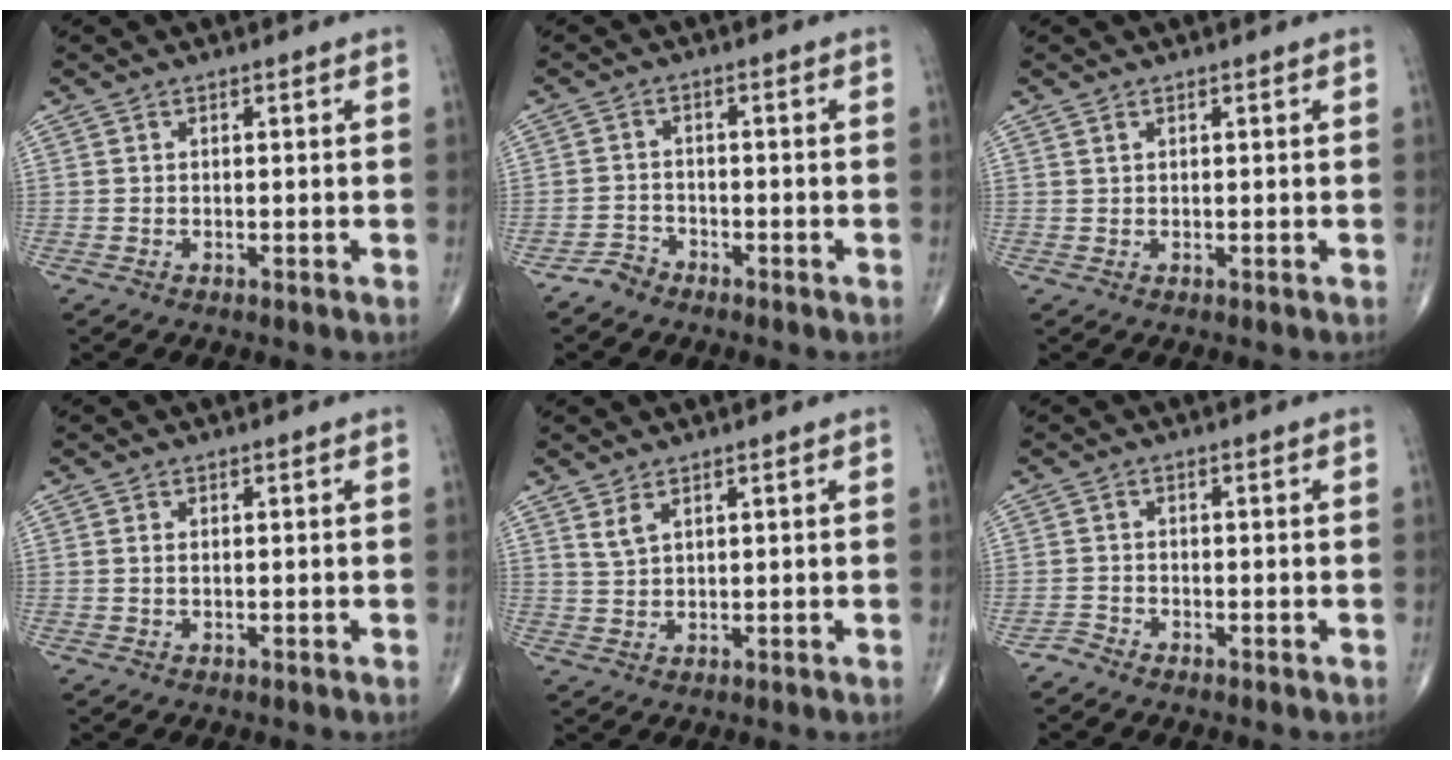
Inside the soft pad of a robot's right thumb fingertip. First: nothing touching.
{"total": 2.7, "force": [-2.3, 1.4, 0.0], "torque": [0.005, 0.010, -0.046]}
{"total": 0.6, "force": [0.4, 0.3, 0.3], "torque": [-0.006, 0.001, 0.009]}
{"total": 0.8, "force": [0.2, 0.4, 0.7], "torque": [-0.016, 0.002, 0.006]}
{"total": 2.5, "force": [1.7, 0.9, 1.7], "torque": [-0.036, -0.008, 0.041]}
{"total": 1.3, "force": [-1.3, 0.3, -0.1], "torque": [0.002, -0.002, -0.030]}